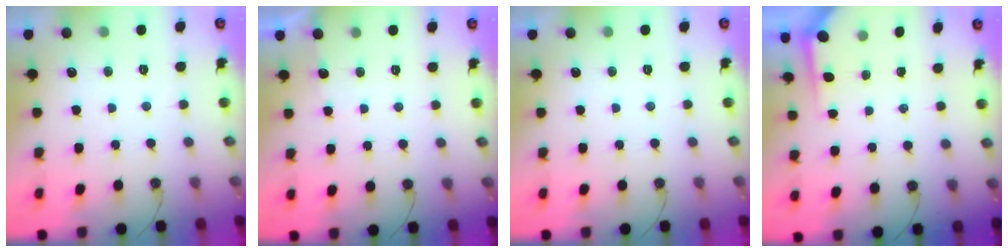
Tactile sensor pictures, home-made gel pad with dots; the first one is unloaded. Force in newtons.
{"total": 2.2, "press": 2.2, "slide": 0.3}
{"total": 0.0}
{"total": 3.7, "press": 3.7, "slide": 0.5}